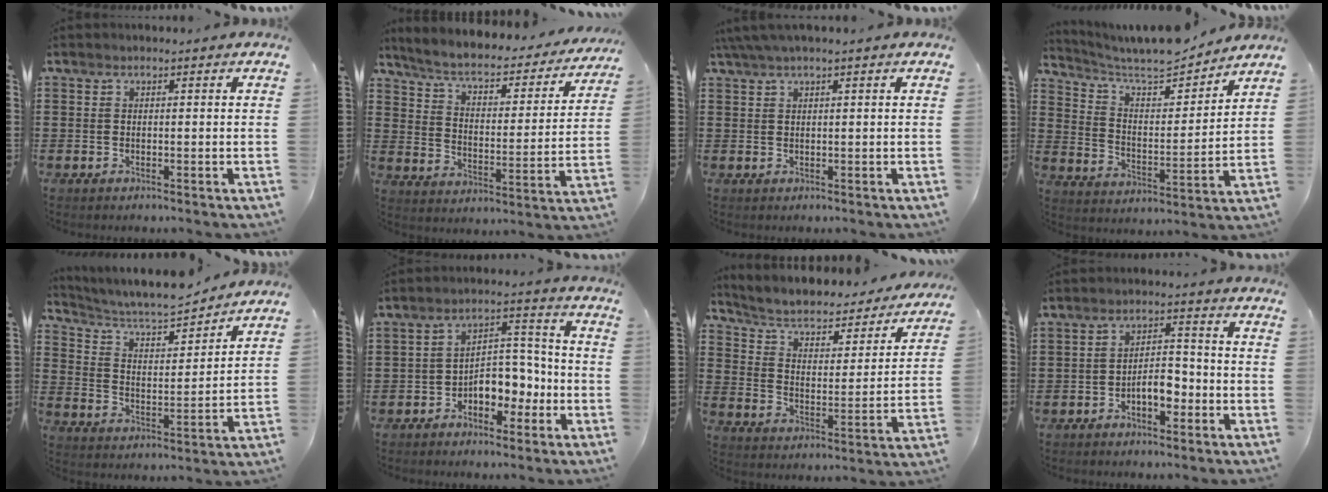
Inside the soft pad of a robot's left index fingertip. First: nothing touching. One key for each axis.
{"total": 4.6, "fx": 3.7, "fy": 1.1, "fz": 2.5, "tx": -0.068, "ty": -0.028, "tz": 0.054}
{"total": 2.0, "fx": 1.1, "fy": 0.0, "fz": 1.7, "tx": -0.034, "ty": -0.001, "tz": 0.020}
{"total": 7.6, "fx": 7.1, "fy": 1.2, "fz": 2.4, "tx": -0.070, "ty": -0.054, "tz": 0.119}
{"total": 6.2, "fx": 5.7, "fy": 1.0, "fz": 2.1, "tx": -0.067, "ty": -0.038, "tz": 0.092}
{"total": 6.0, "fx": -3.1, "fy": 4.2, "fz": 3.0, "tx": -0.051, "ty": 0.010, "tz": -0.062}
{"total": 4.1, "fx": 2.7, "fy": 2.1, "fz": 2.3, "tx": -0.062, "ty": -0.020, "tz": 0.036}
{"total": 5.0, "fx": -2.5, "fy": 2.4, "fz": 3.7, "tx": -0.063, "ty": 0.006, "tz": -0.051}